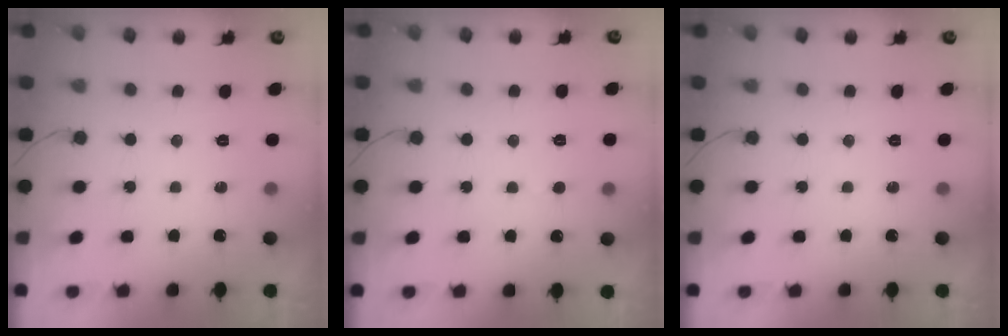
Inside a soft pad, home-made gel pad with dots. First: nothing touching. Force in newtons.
{"total": 2.9, "press": 2.9, "slide": 0.3}
{"total": 0.0}